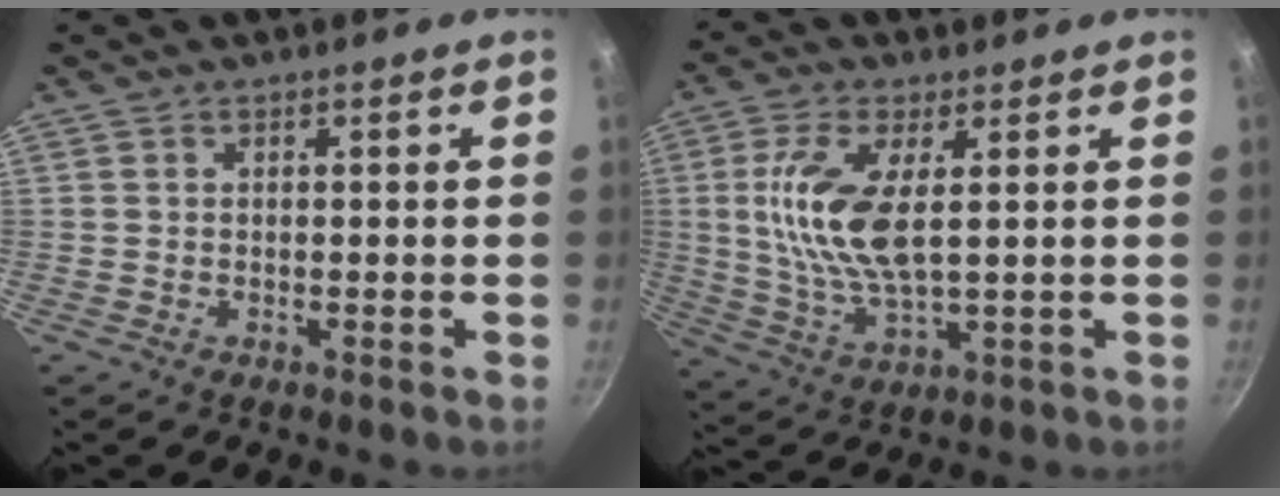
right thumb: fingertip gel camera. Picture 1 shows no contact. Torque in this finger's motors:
{"motor_torque": [1.57, 1.53, 1.64, -0.46, 0.43]}